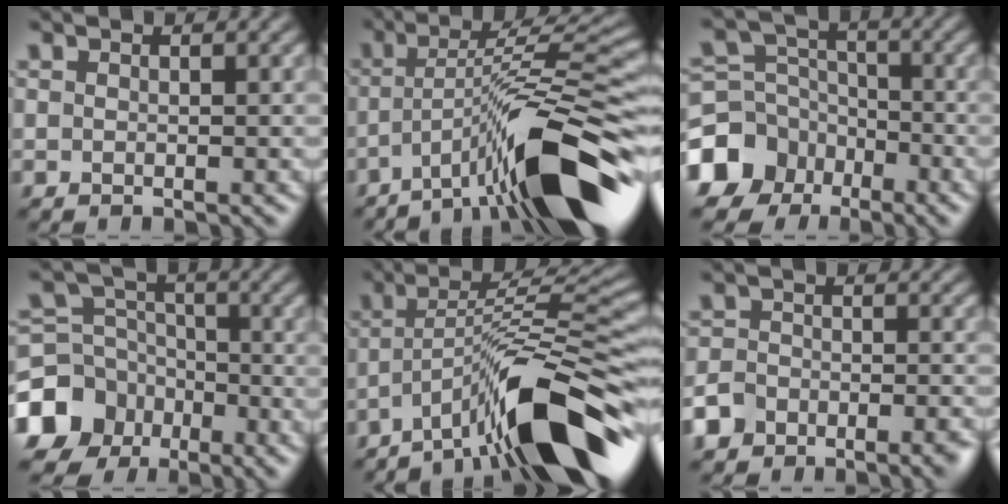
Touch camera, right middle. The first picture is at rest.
{"total": 12.4, "force": [-6.0, 2.7, 10.5], "torque": [-0.165, 0.008, -0.102]}
{"total": 9.0, "force": [-5.3, 6.9, 2.1], "torque": [-0.042, -0.009, -0.117]}
{"total": 10.1, "force": [-5.9, 7.9, 2.3], "torque": [-0.052, -0.018, -0.126]}
{"total": 12.7, "force": [-7.2, 2.7, 10.0], "torque": [-0.149, 0.017, -0.123]}
{"total": 5.8, "force": [-4.4, 3.1, 2.1], "torque": [-0.032, -0.008, -0.079]}